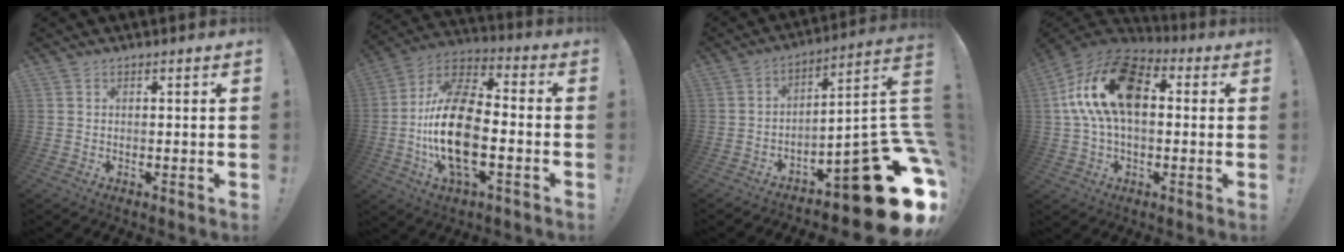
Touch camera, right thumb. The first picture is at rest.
{"total": 21.2, "force": [-3.5, 10.5, 18.1], "torque": [-0.355, 0.020, -0.056]}
{"total": 21.9, "force": [-11.0, 6.8, 17.7], "torque": [-0.164, 0.029, -0.165]}
{"total": 19.8, "force": [4.1, 11.4, 15.7], "torque": [-0.288, 0.007, 0.074]}